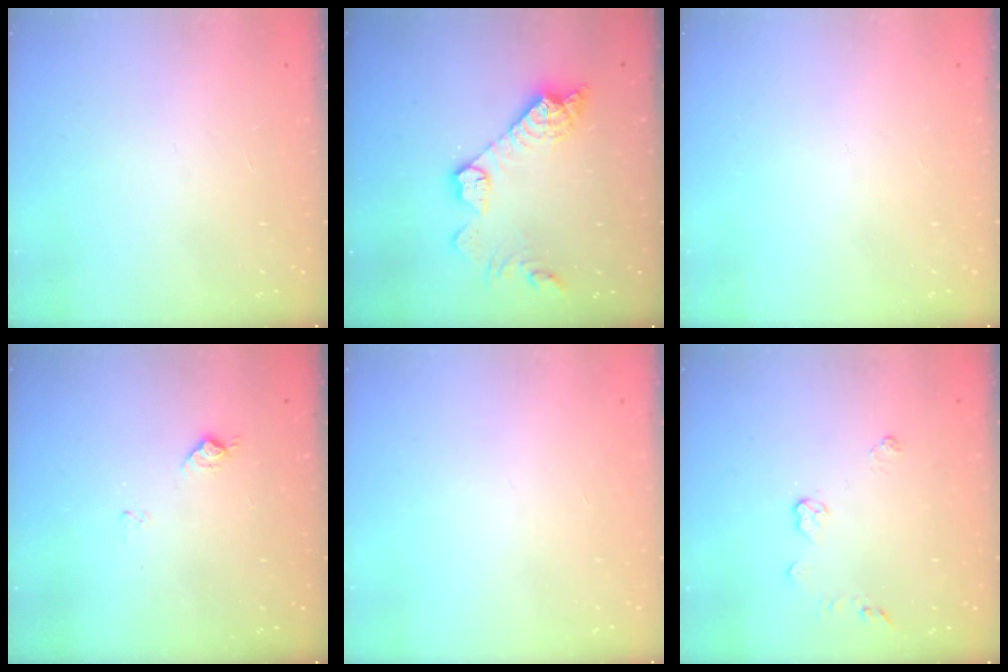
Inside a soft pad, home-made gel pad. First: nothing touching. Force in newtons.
{"total": 14.7, "press": 14.7, "slide": 0.9}
{"total": 0.0}
{"total": 7.7, "press": 7.6, "slide": 0.8}
{"total": 0.0}
{"total": 5.7, "press": 5.7, "slide": 0.8}